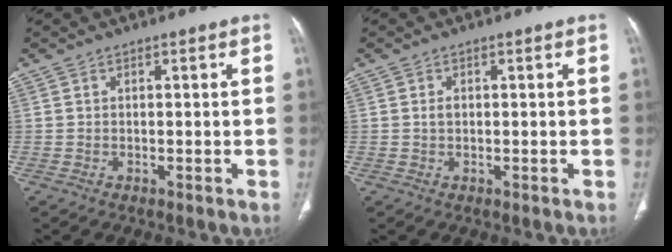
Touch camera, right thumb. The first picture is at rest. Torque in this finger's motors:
{"motor_torque": [-0.14, 0.71, 0.43, -0.16, 0.04]}